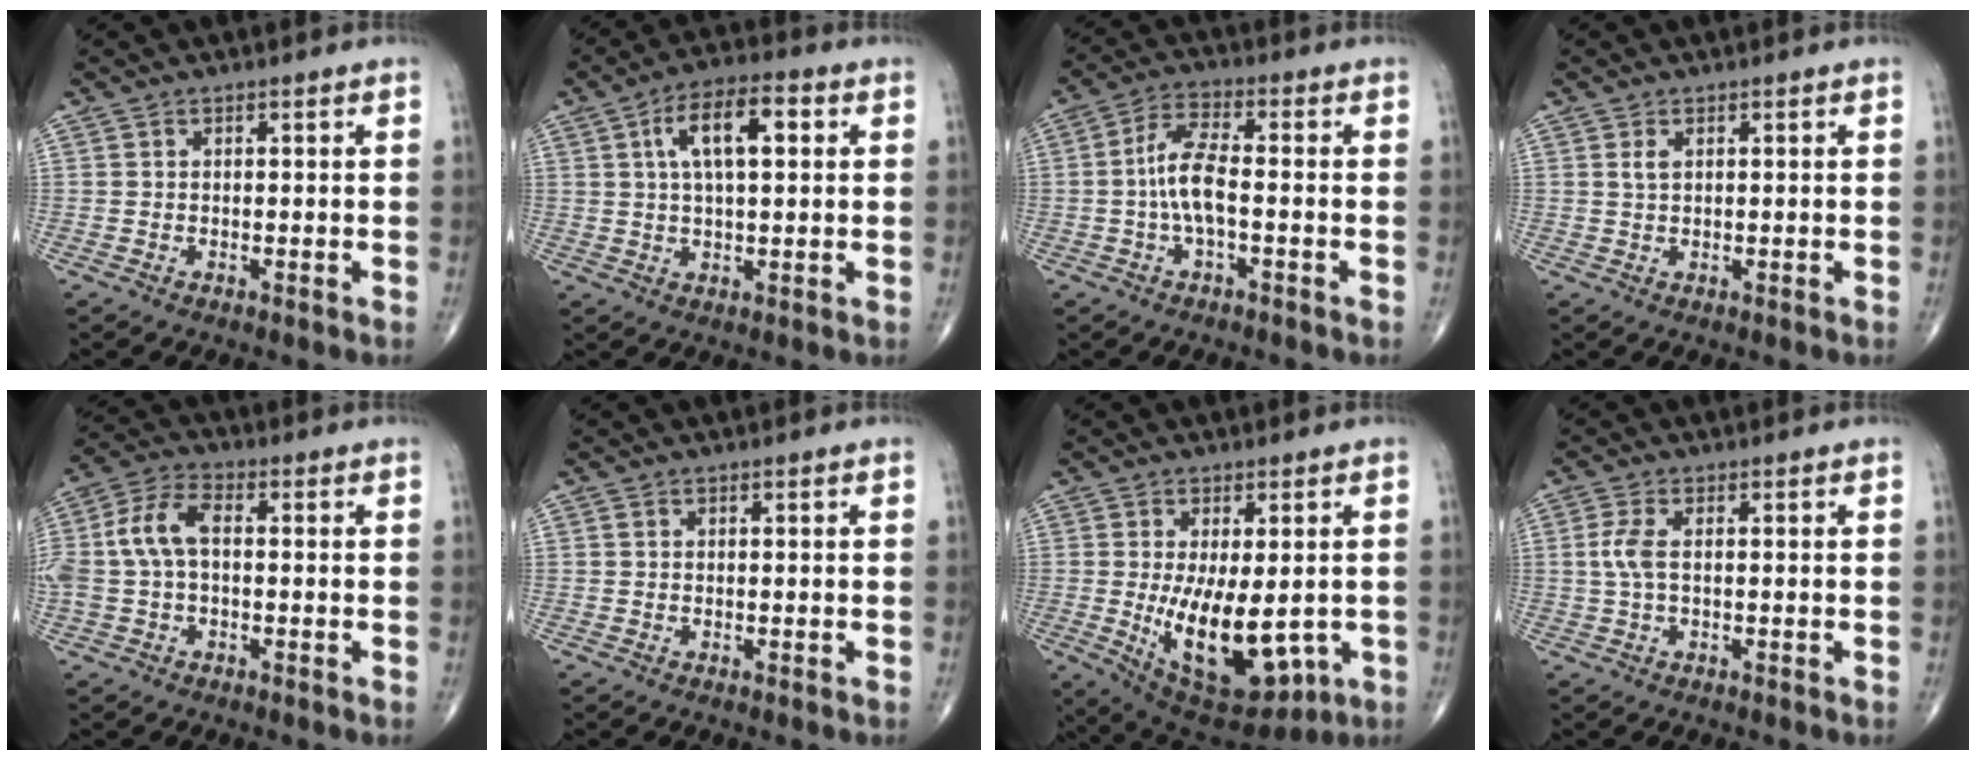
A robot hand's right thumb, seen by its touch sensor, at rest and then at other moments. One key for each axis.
{"total": 10.4, "fx": 2.7, "fy": 4.3, "fz": 9.1, "tx": -0.150, "ty": 0.015, "tz": 0.041}
{"total": 7.3, "fx": -1.1, "fy": 2.4, "fz": 6.8, "tx": -0.148, "ty": 0.022, "tz": -0.027}
{"total": 1.3, "fx": 0.5, "fy": 0.6, "fz": 1.0, "tx": -0.023, "ty": 0.004, "tz": 0.013}
{"total": 9.6, "fx": 0.3, "fy": 5.6, "fz": 7.8, "tx": -0.180, "ty": 0.033, "tz": 0.003}
{"total": 0.0}
{"total": 16.1, "fx": -2.4, "fy": 7.6, "fz": 14.0, "tx": -0.211, "ty": -0.024, "tz": -0.009}
{"total": 3.2, "fx": 0.2, "fy": 1.2, "fz": 3.0, "tx": -0.085, "ty": 0.003, "tz": 0.002}